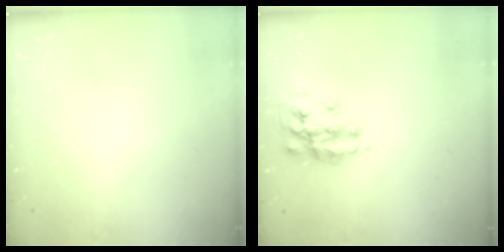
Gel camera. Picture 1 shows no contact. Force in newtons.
{"total": 14.5, "press": 14.5, "slide": 1.0}